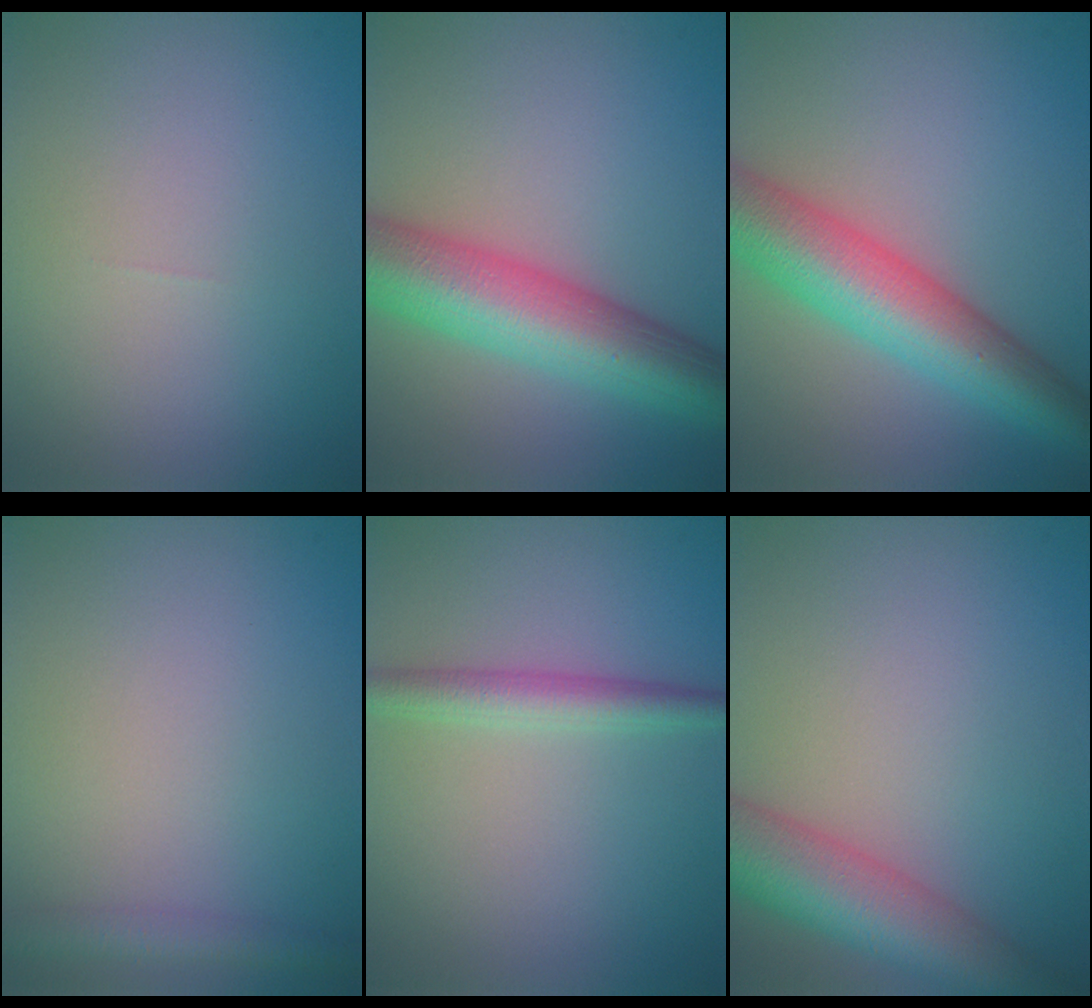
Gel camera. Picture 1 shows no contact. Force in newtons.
{"total": 9.3, "press": 9.3, "slide": 0.3}
{"total": 8.6, "press": 8.6, "slide": 0.4}
{"total": 2.4, "press": 2.4, "slide": 0.1}
{"total": 2.7, "press": 2.7, "slide": 0.0}
{"total": 7.6, "press": 7.6, "slide": 0.4}